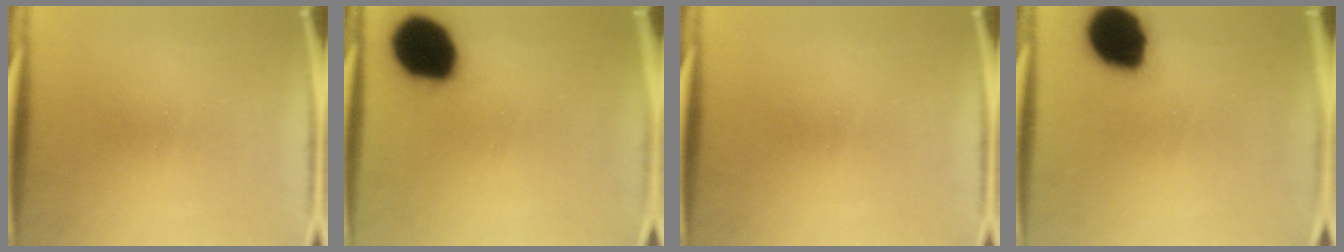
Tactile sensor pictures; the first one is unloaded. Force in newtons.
{"total": 18.9}
{"total": 0.0}
{"total": 16.2}